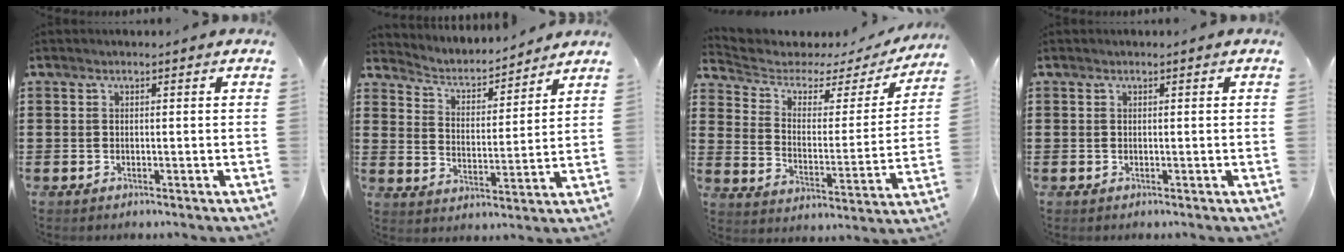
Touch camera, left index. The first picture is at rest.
{"total": 3.3, "force": [3.1, 1.0, 0.7], "torque": [-0.033, -0.026, 0.045]}
{"total": 3.5, "force": [2.5, 1.9, 1.6], "torque": [-0.053, -0.017, 0.033]}
{"total": 0.0}